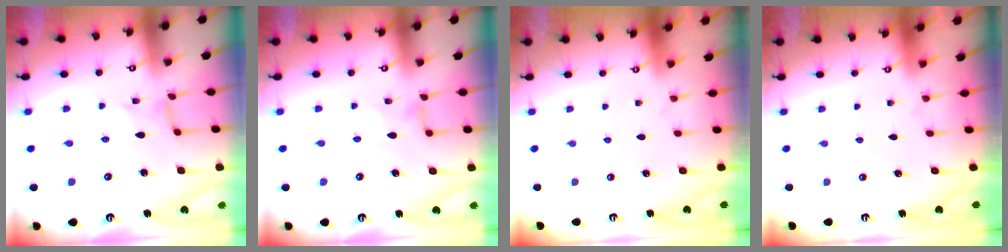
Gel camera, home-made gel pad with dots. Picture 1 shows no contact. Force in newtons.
{"total": 1.5, "press": 1.4, "slide": 0.4}
{"total": 0.0}
{"total": 0.0}